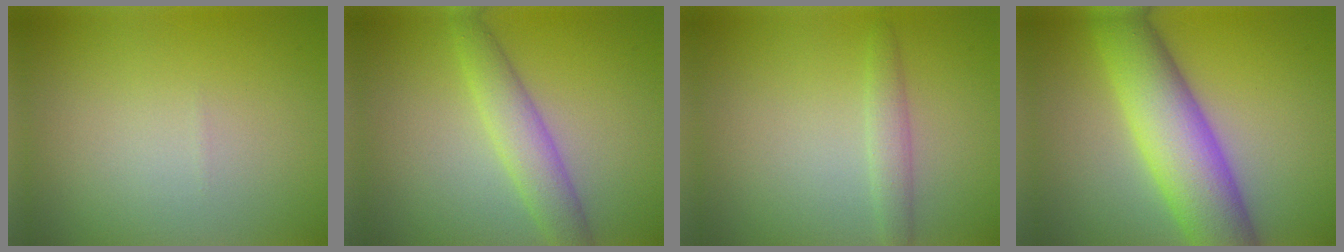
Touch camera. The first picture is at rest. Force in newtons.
{"total": 3.5, "press": 3.5, "slide": 0.0}
{"total": 1.6, "press": 1.6, "slide": 0.0}
{"total": 8.9, "press": 8.9, "slide": 0.4}